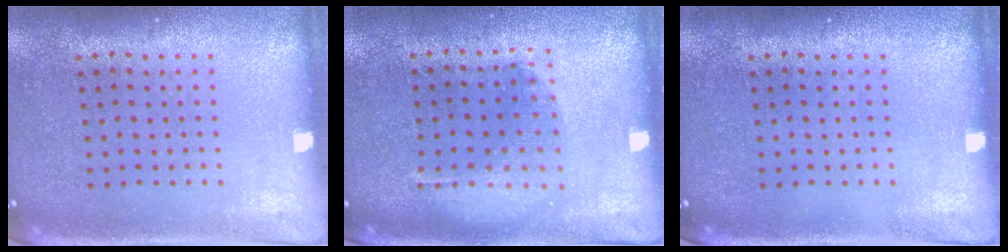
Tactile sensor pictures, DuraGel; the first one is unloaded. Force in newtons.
{"total": 1.4, "press": 1.4, "slide": 0.4}
{"total": 0.0}